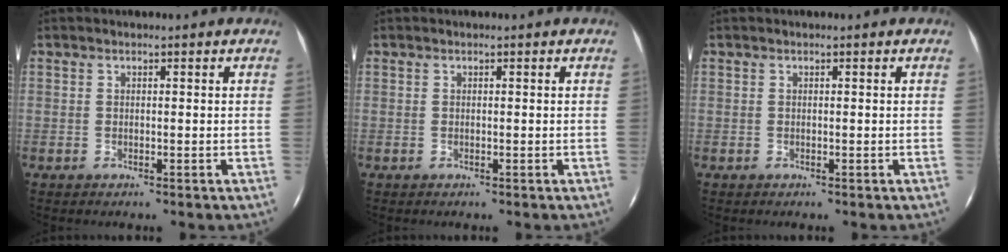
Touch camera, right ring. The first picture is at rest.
{"total": 0.0}
{"total": 0.0}